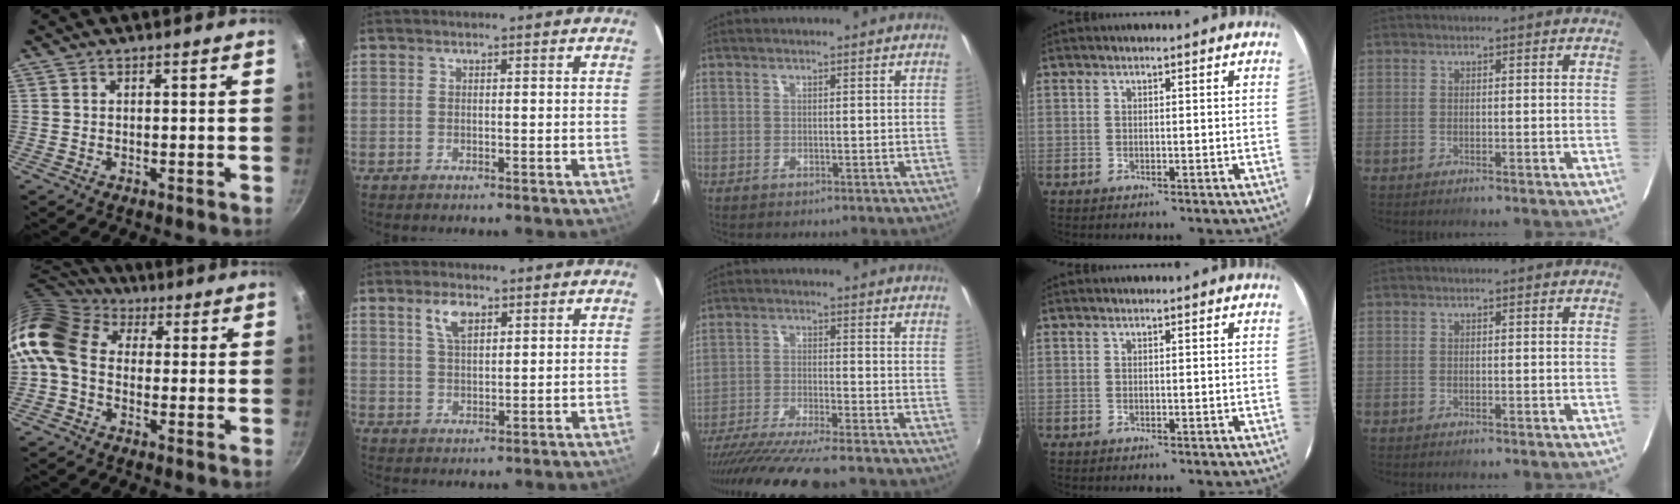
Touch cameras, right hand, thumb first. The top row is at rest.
{"thumb": {"total": 14.0, "force": [0.6, 10.6, 9.1], "torque": [-0.182, 0.036, -0.010]}, "index": {"total": 4.9, "force": [2.6, 2.3, 3.5], "torque": [-0.064, 0.009, 0.051]}, "middle": {"total": 15.7, "force": [-13.5, 0.7, 7.8], "torque": [-0.158, -0.043, -0.224]}}